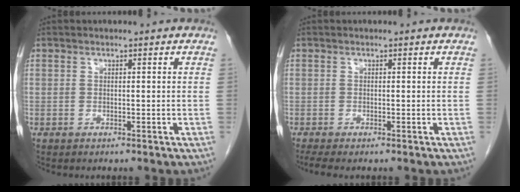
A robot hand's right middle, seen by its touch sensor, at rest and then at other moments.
{"total": 1.9, "force": [-1.5, 0.1, 1.2], "torque": [-0.023, -0.008, -0.026]}